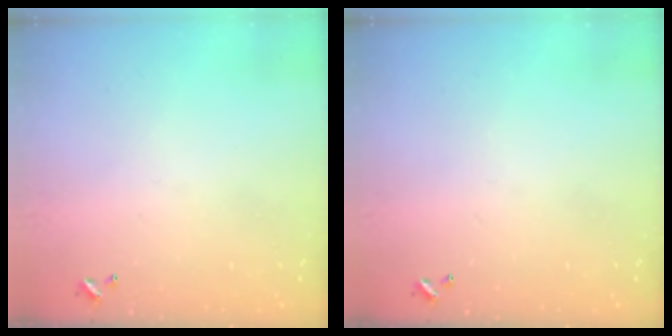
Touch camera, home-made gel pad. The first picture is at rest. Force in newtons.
{"total": 0.0}